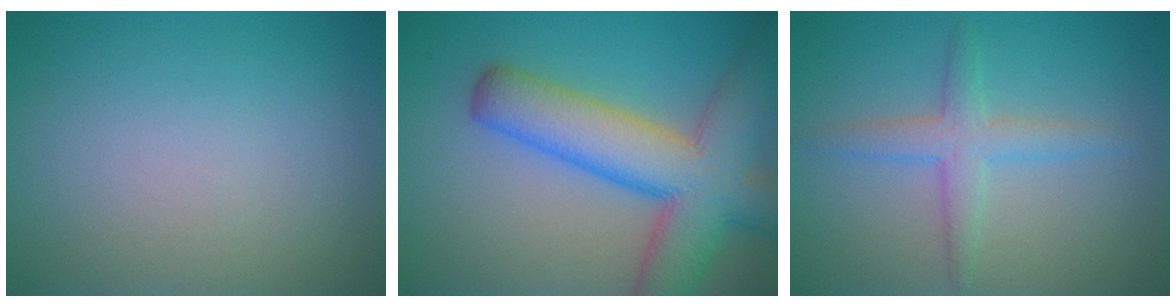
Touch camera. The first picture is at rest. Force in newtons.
{"total": 10.4, "press": 10.4, "slide": 0.5}
{"total": 2.9, "press": 2.9, "slide": 0.1}